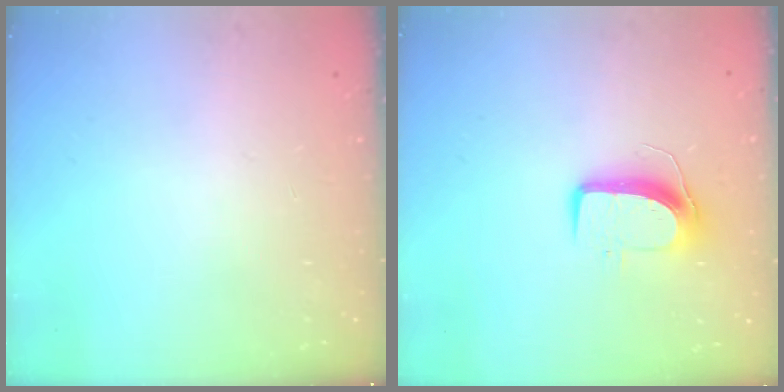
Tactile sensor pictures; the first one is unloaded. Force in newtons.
{"total": 9.9, "press": 9.8, "slide": 1.1}